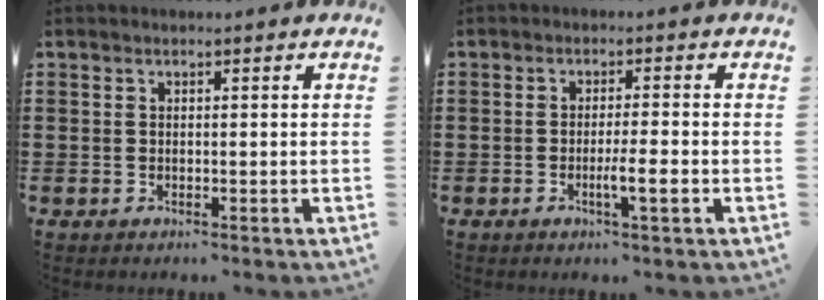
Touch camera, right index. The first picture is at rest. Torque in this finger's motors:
{"motor_torque": [0.96, -0.45, 0.13, 0.10]}